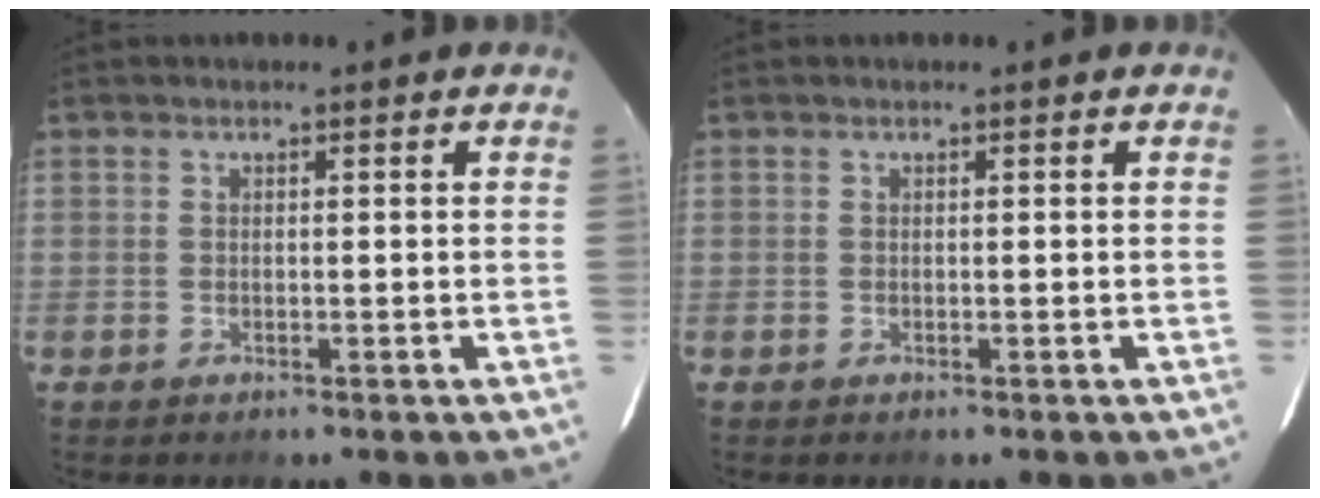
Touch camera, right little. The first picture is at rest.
{"total": 0.0}